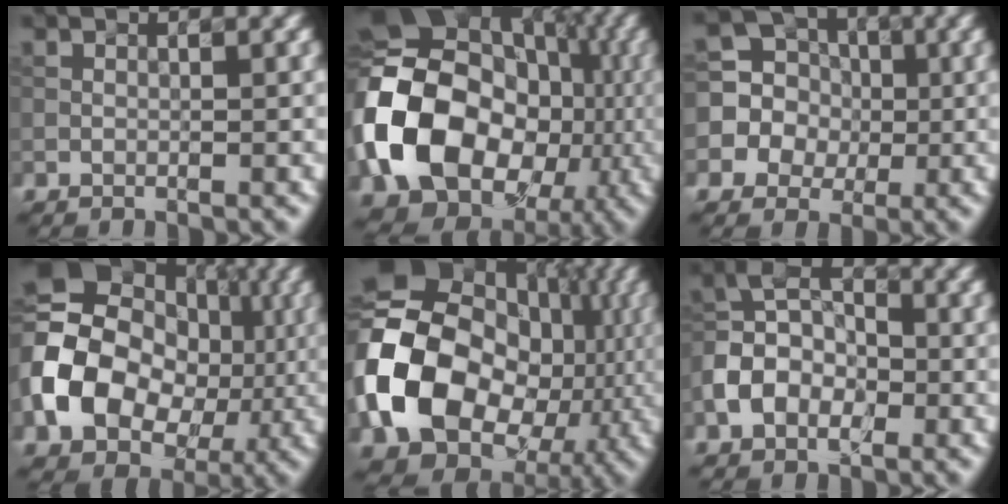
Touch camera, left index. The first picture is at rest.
{"total": 19.0, "force": [-2.6, 15.0, 11.3], "torque": [-0.228, -0.010, -0.046]}
{"total": 8.0, "force": [0.9, 7.5, 2.5], "torque": [-0.072, 0.032, -0.010]}
{"total": 15.6, "force": [-1.1, 12.7, 9.0], "torque": [-0.195, -0.004, -0.022]}
{"total": 19.7, "force": [-2.1, 16.4, 10.7], "torque": [-0.232, -0.009, -0.036]}
{"total": 5.5, "force": [-2.1, 3.9, 3.2], "torque": [-0.067, 0.010, -0.048]}